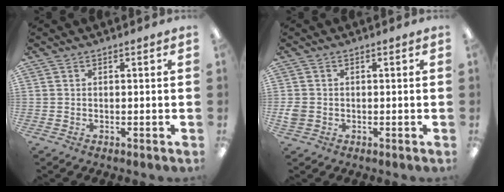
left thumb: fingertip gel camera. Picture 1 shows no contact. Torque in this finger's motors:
{"motor_torque": [-0.33, 0.25, 0.28, -0.13, -0.02]}